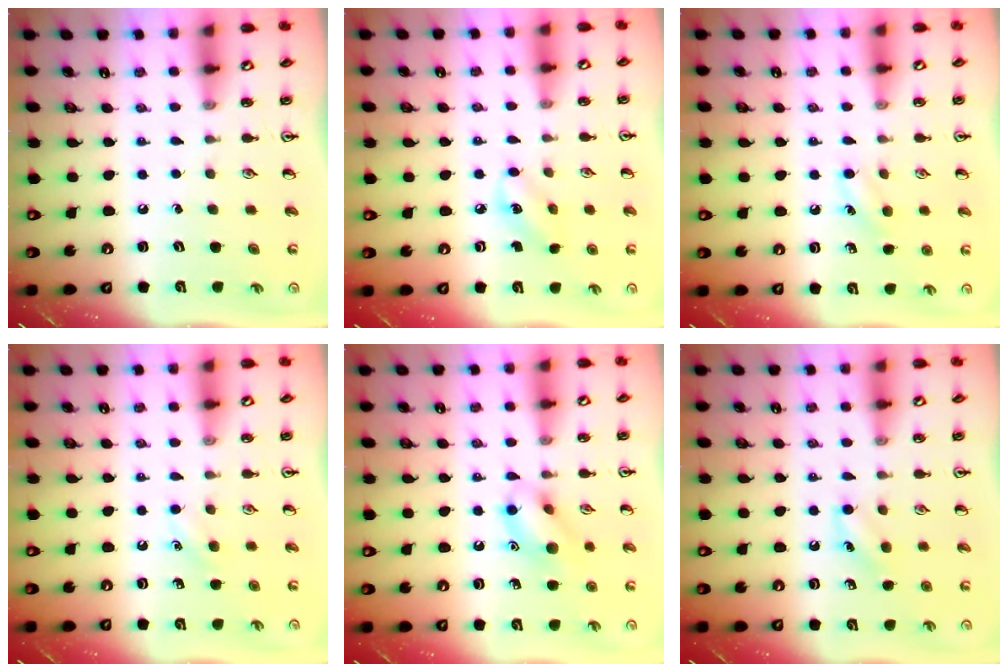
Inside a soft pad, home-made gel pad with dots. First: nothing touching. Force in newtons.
{"total": 3.5, "press": 3.3, "slide": 1.1}
{"total": 7.0, "press": 6.7, "slide": 2.3}
{"total": 4.3, "press": 4.1, "slide": 1.4}
{"total": 11.4, "press": 11.4, "slide": 0.8}
{"total": 5.8, "press": 5.5, "slide": 1.7}